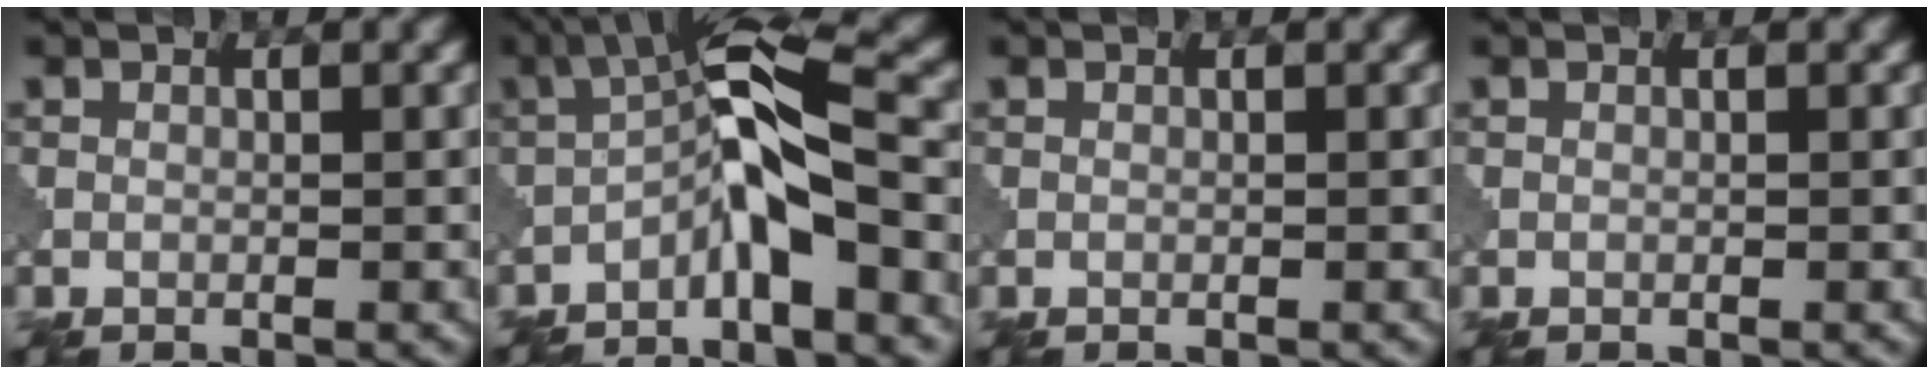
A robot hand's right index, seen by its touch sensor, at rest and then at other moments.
{"total": 7.0, "force": [-2.9, 1.5, 6.2], "torque": [-0.108, 0.024, -0.067]}
{"total": 0.0}
{"total": 0.0}